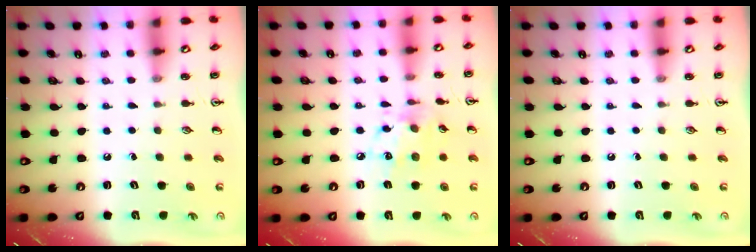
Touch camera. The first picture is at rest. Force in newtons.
{"total": 10.1, "press": 10.1, "slide": 0.6}
{"total": 0.0}